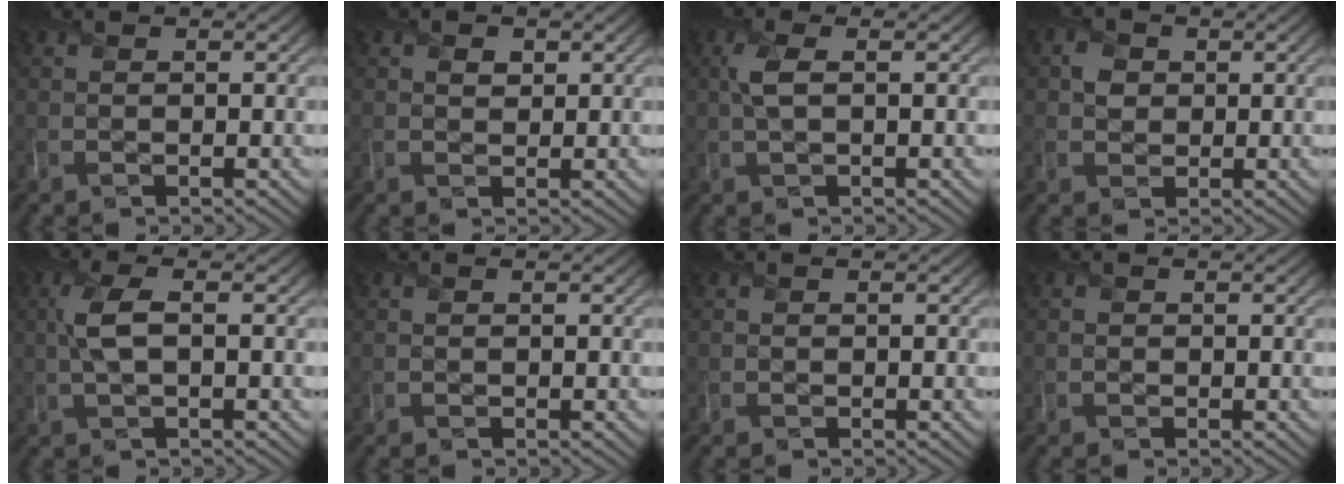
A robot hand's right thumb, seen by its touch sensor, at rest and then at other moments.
{"total": 1.3, "force": [0.7, 1.0, 0.5], "torque": [-0.007, -0.005, 0.012]}
{"total": 2.7, "force": [0.4, 0.9, 2.5], "torque": [-0.064, 0.007, 0.006]}
{"total": 2.3, "force": [0.3, 2.1, 0.8], "torque": [-0.015, -0.002, 0.002]}
{"total": 4.0, "force": [0.4, 1.3, 3.8], "torque": [-0.092, 0.008, 0.006]}
{"total": 0.0}
{"total": 0.0}
{"total": 0.0}